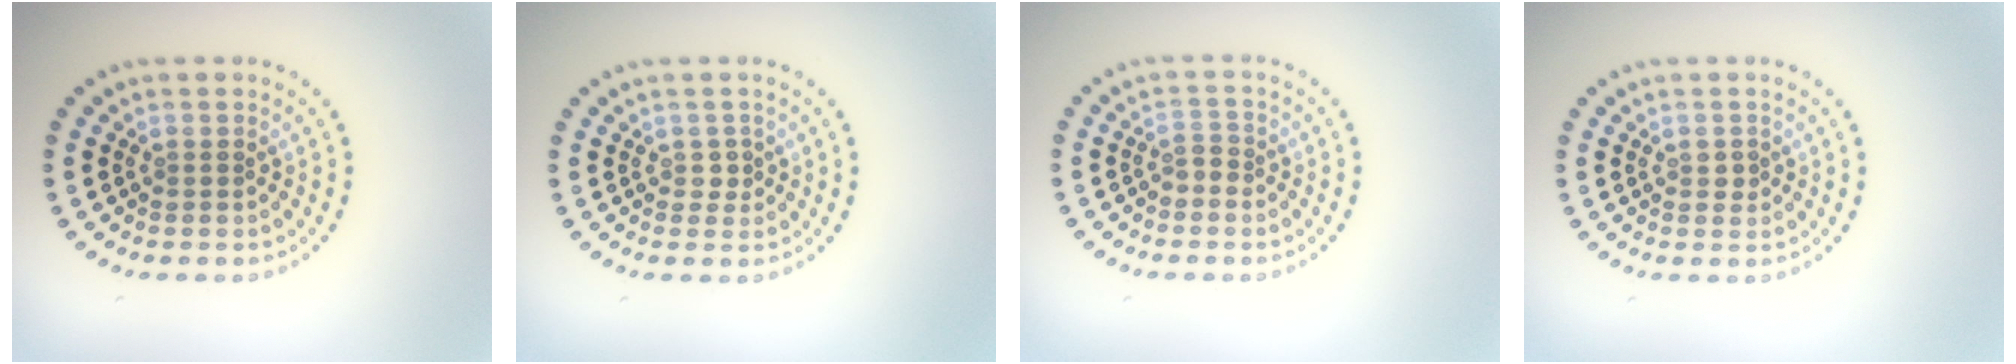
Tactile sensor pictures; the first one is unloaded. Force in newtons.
{"total": 0.8, "press": 0.7, "slide": 0.3}
{"total": 1.2, "press": 1.0, "slide": 0.7}
{"total": 1.0, "press": 1.0, "slide": 0.2}